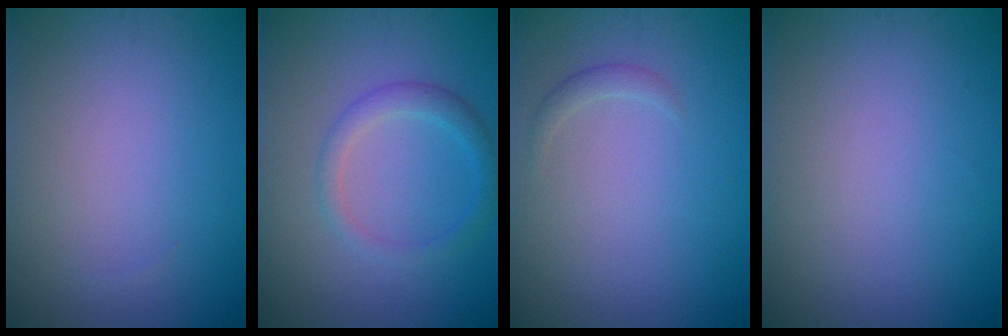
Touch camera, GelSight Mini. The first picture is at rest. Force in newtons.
{"total": 2.3, "press": 2.3, "slide": 0.0}
{"total": 0.9, "press": 0.9, "slide": 0.1}
{"total": 0.0}